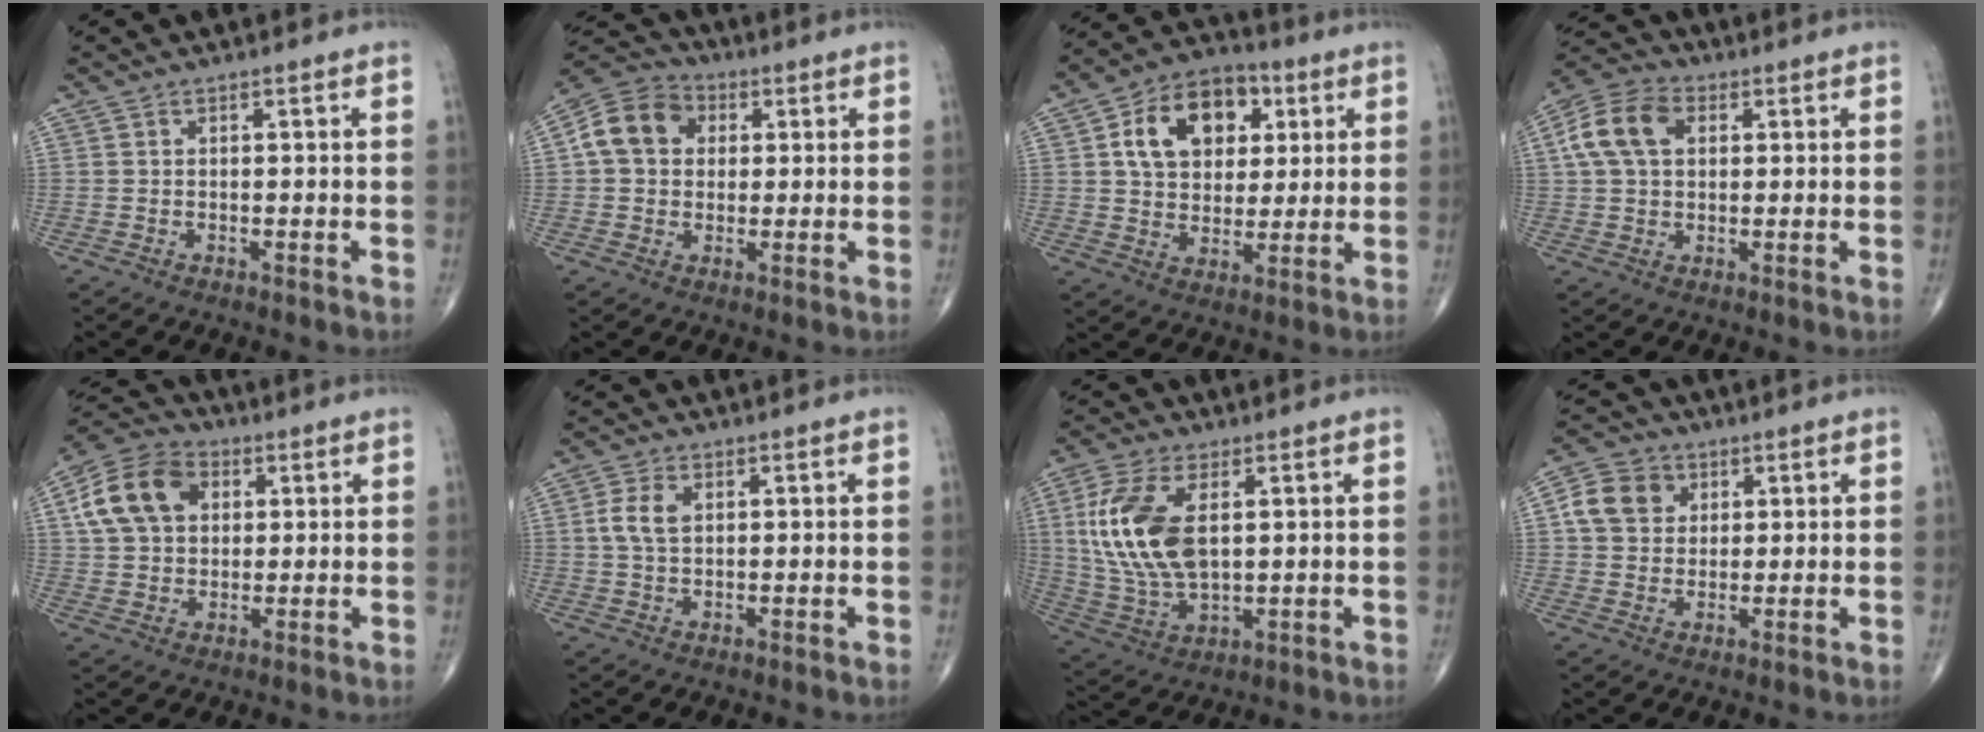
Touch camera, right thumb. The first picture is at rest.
{"total": 10.6, "force": [2.0, 8.6, 5.8], "torque": [-0.091, 0.018, 0.022]}
{"total": 15.4, "force": [4.8, 10.8, 9.9], "torque": [-0.127, 0.001, 0.075]}
{"total": 10.5, "force": [2.7, 7.1, 7.2], "torque": [-0.136, 0.020, 0.041]}
{"total": 13.4, "force": [3.7, 9.7, 8.5], "torque": [-0.141, 0.011, 0.058]}
{"total": 4.7, "force": [1.0, 2.8, 3.6], "torque": [-0.078, 0.004, 0.018]}
{"total": 16.1, "force": [3.1, 8.7, 13.2], "torque": [-0.275, -0.009, 0.068]}
{"total": 8.2, "force": [2.3, 7.0, 3.8], "torque": [-0.051, 0.001, 0.034]}